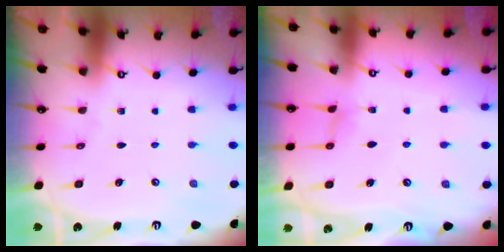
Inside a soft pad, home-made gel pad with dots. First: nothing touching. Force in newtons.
{"total": 1.0, "press": 0.8, "slide": 0.7}